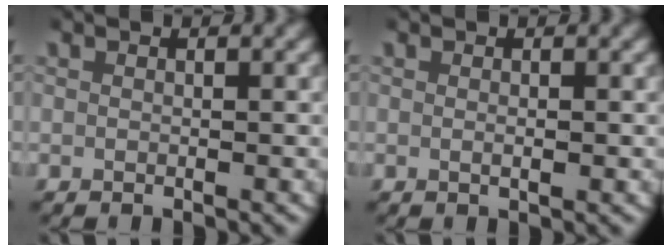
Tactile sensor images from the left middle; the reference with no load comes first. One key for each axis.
{"total": 0.5, "fx": 0.0, "fy": 0.1, "fz": 0.5, "tx": -0.011, "ty": -0.003, "tz": 0.002}